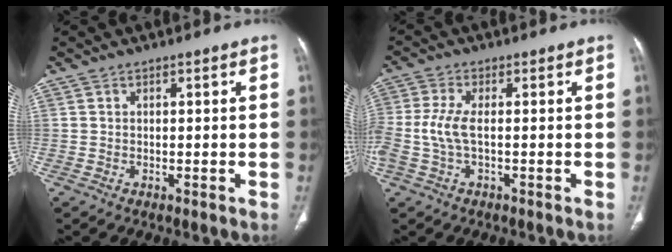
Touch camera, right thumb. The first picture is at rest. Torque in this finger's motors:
{"motor_torque": [0.49, 0.34, 1.80, 0.03, 0.63]}